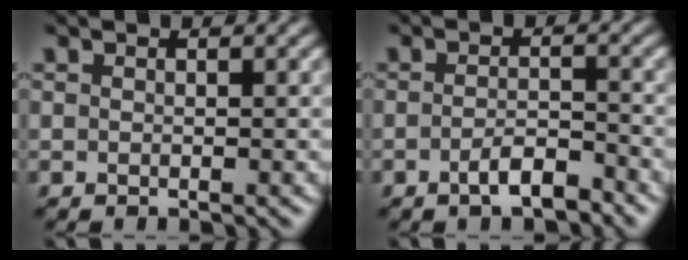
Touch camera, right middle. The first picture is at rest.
{"total": 2.5, "force": [-1.4, 0.9, 1.8], "torque": [-0.036, 0.008, -0.026]}